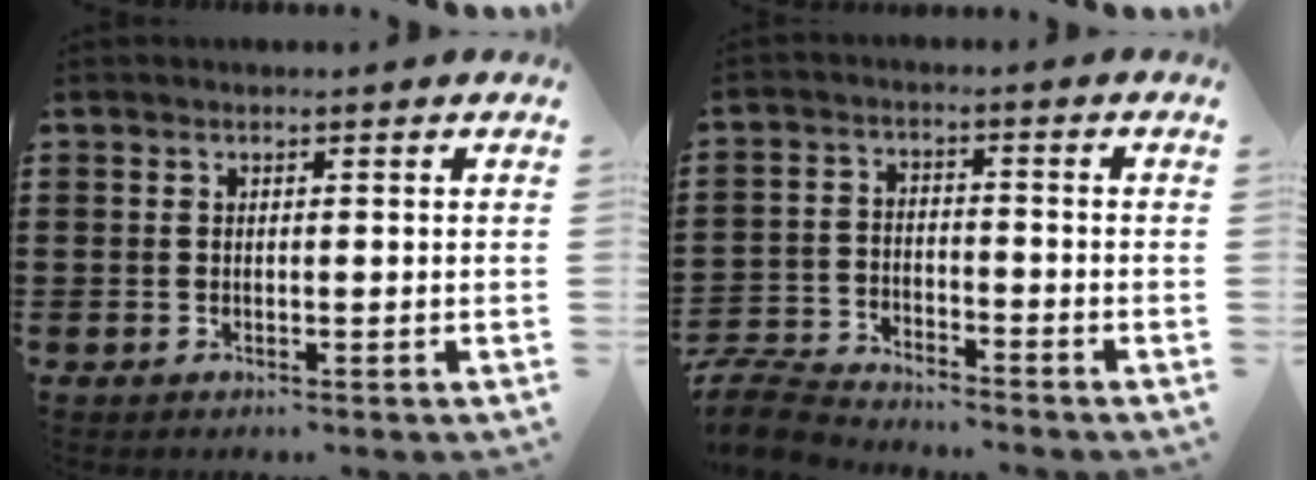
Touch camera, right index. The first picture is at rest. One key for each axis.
{"total": 5.9, "fx": -5.8, "fy": 0.9, "fz": 0.9, "tx": -0.038, "ty": 0.002, "tz": -0.120}